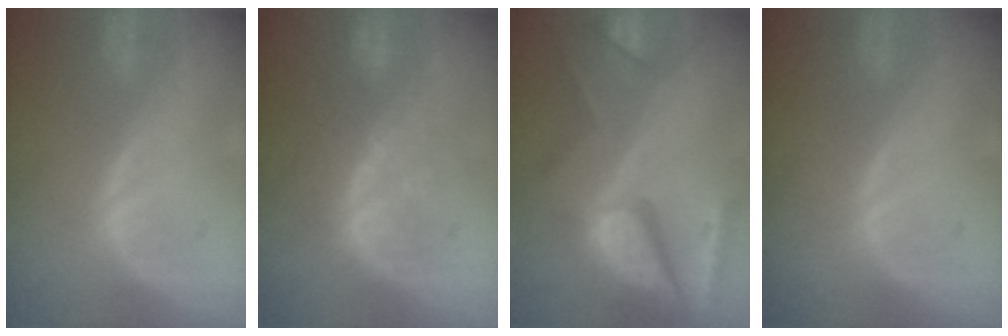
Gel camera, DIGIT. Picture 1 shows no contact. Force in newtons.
{"total": 8.4, "press": 7.5, "slide": 3.8}
{"total": 11.8, "press": 9.8, "slide": 6.6}
{"total": 0.0}